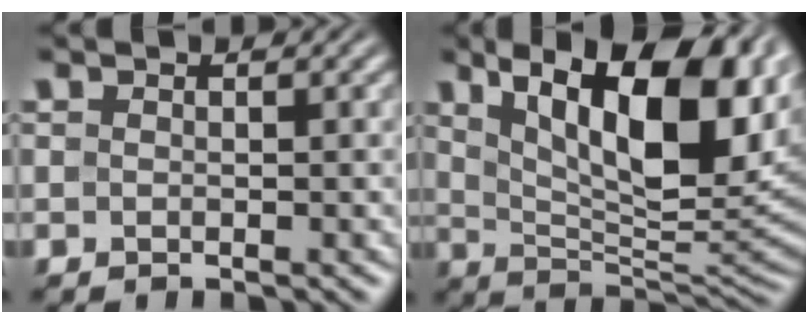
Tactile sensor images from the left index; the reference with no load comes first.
{"total": 14.6, "force": [5.5, 5.7, 12.2], "torque": [-0.183, 0.005, 0.092]}